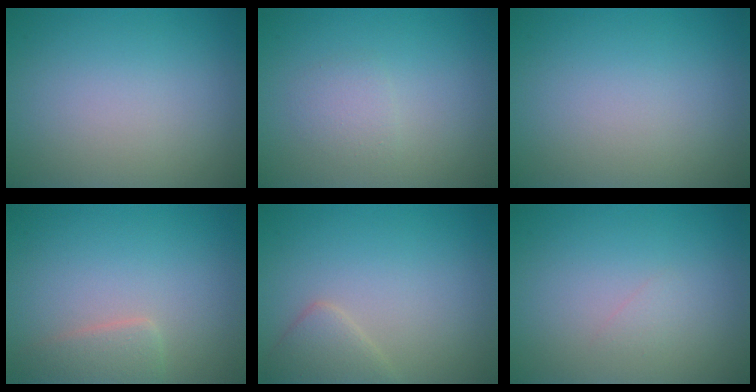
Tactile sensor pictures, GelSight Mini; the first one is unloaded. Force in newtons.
{"total": 1.4, "press": 1.4, "slide": 0.0}
{"total": 0.0}
{"total": 2.0, "press": 2.0, "slide": 0.2}
{"total": 2.2, "press": 2.2, "slide": 0.2}
{"total": 0.6, "press": 0.6, "slide": 0.0}